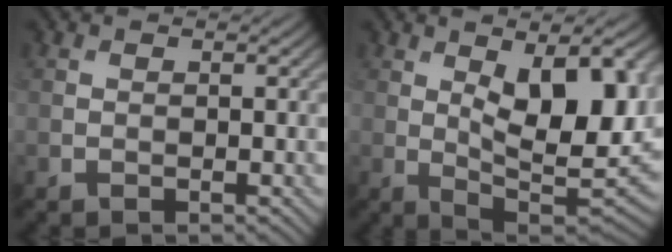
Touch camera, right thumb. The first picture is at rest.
{"total": 14.3, "force": [3.2, 5.8, 12.6], "torque": [-0.190, 0.005, 0.050]}